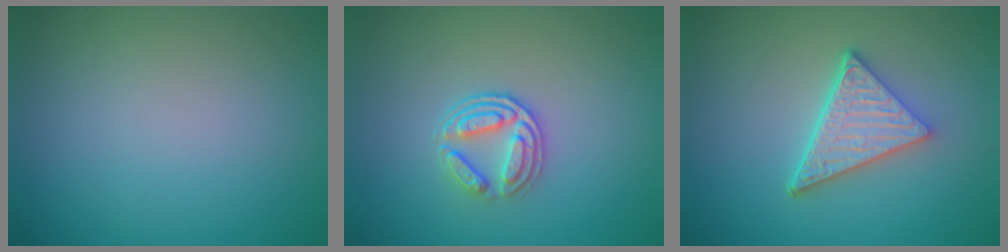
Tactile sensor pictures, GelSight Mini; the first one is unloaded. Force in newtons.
{"total": 3.1, "press": 2.6, "slide": 1.7}
{"total": 5.0, "press": 3.7, "slide": 3.4}